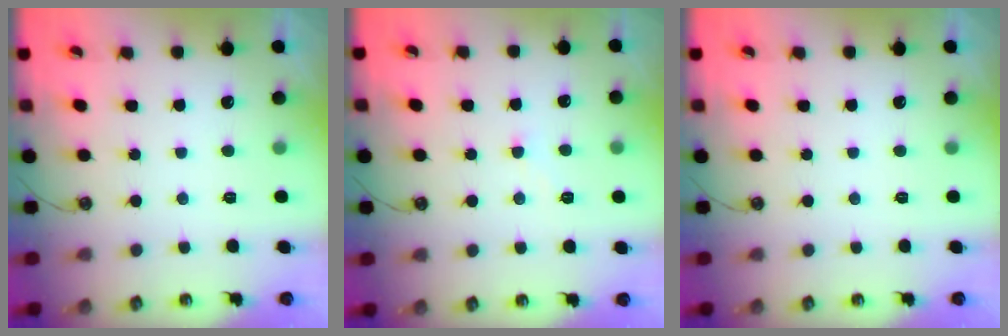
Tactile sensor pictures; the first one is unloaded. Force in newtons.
{"total": 1.1, "press": 1.0, "slide": 0.4}
{"total": 0.0}